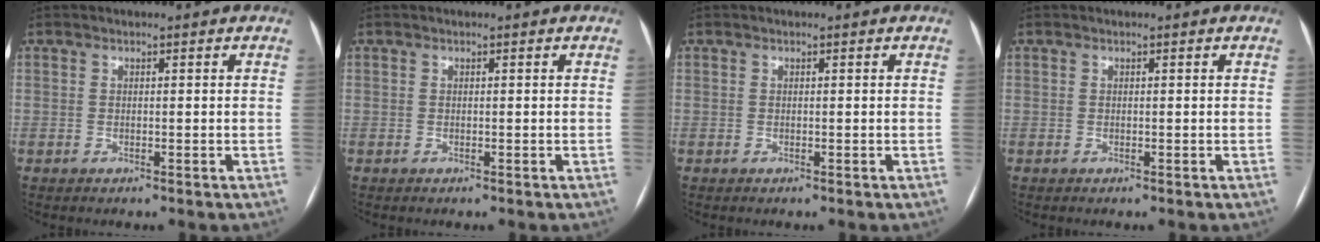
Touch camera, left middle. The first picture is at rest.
{"total": 0.0}
{"total": 0.0}
{"total": 0.0}